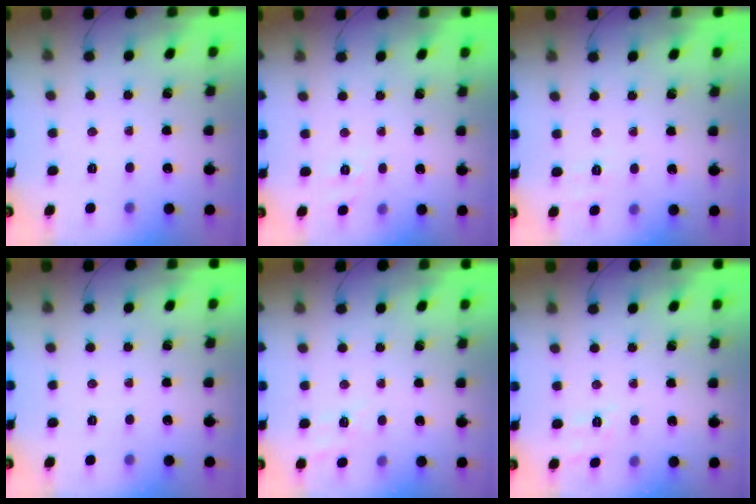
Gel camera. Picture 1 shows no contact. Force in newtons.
{"total": 2.6, "press": 2.0, "slide": 1.7}
{"total": 2.1, "press": 1.2, "slide": 1.8}
{"total": 0.0}
{"total": 9.1, "press": 8.9, "slide": 1.9}
{"total": 3.2, "press": 2.6, "slide": 1.8}